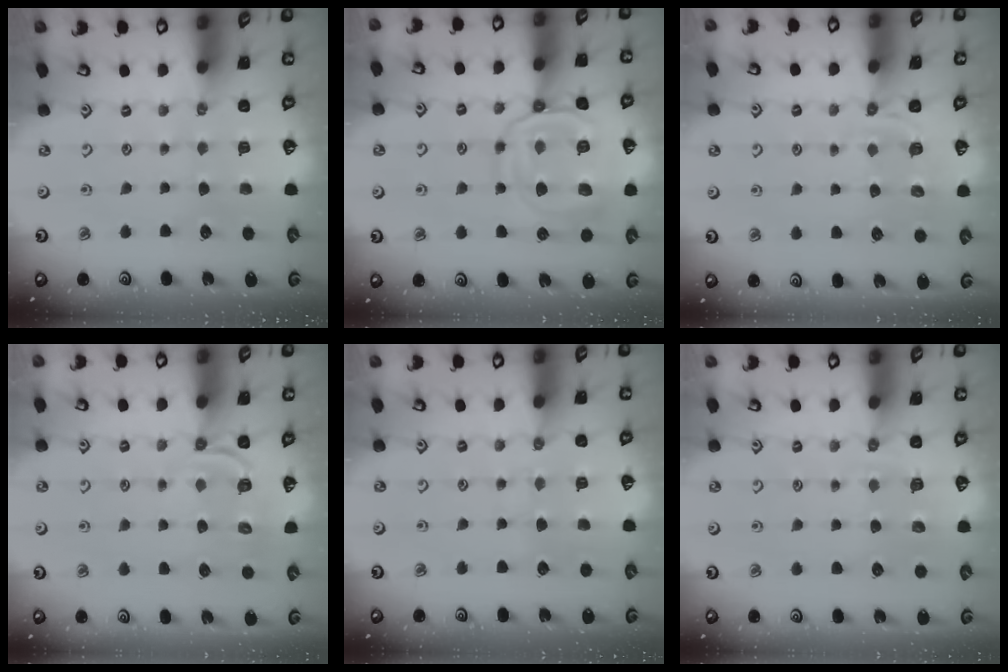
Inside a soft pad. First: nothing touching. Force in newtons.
{"total": 14.7, "press": 14.6, "slide": 1.4}
{"total": 2.9, "press": 2.2, "slide": 1.8}
{"total": 4.2, "press": 3.8, "slide": 1.8}
{"total": 4.6, "press": 4.6, "slide": 0.4}
{"total": 3.5, "press": 3.1, "slide": 1.8}